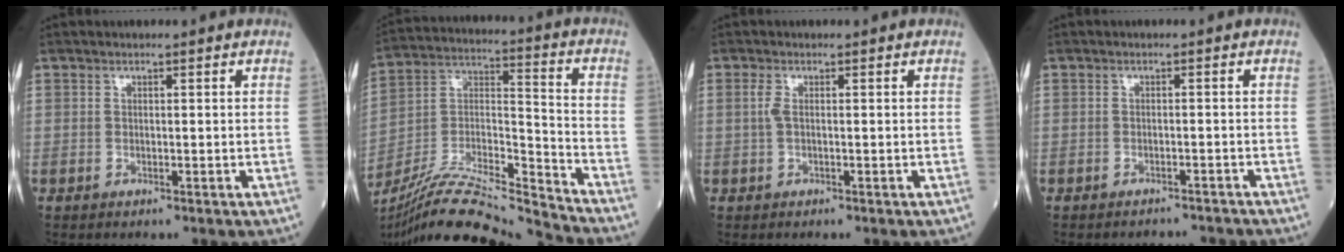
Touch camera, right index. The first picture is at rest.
{"total": 20.0, "force": [-18.8, -0.6, 6.7], "torque": [-0.141, 0.010, -0.327]}
{"total": 1.3, "force": [0.1, 0.3, 1.3], "torque": [-0.035, -0.001, 0.001]}
{"total": 3.8, "force": [-3.7, 0.4, -0.4], "torque": [0.011, 0.000, -0.044]}